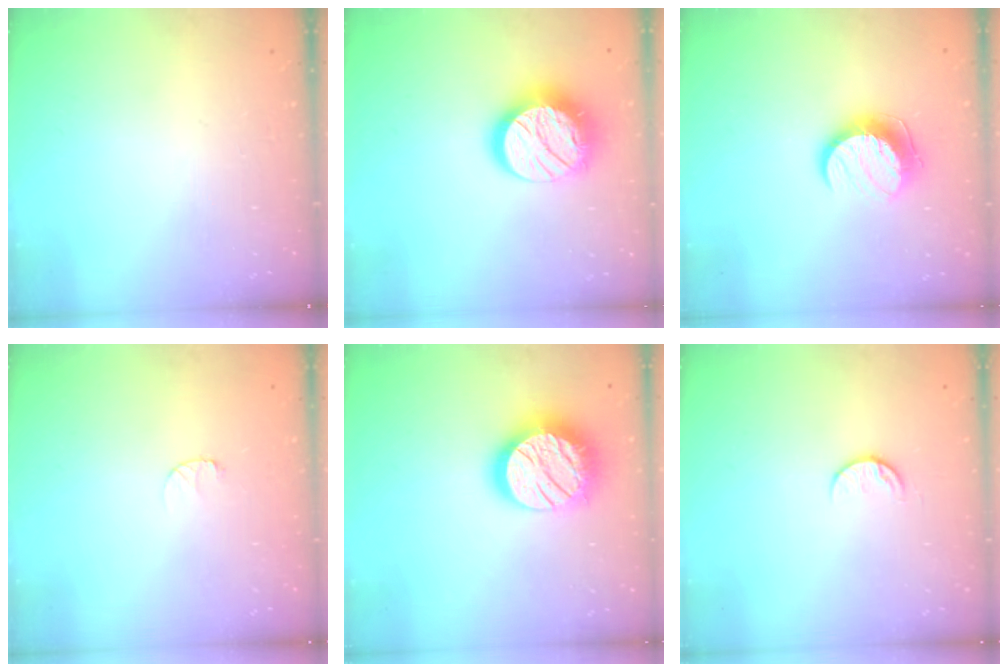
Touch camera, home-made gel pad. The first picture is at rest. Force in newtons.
{"total": 15.7, "press": 15.7, "slide": 0.9}
{"total": 10.3, "press": 10.3, "slide": 0.2}
{"total": 3.1, "press": 3.1, "slide": 0.3}
{"total": 19.0, "press": 18.9, "slide": 0.9}
{"total": 7.0, "press": 6.9, "slide": 0.8}